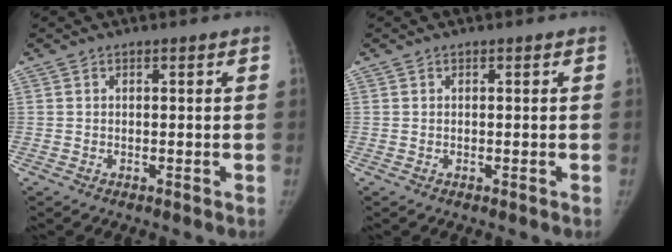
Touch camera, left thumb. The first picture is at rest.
{"total": 0.0}